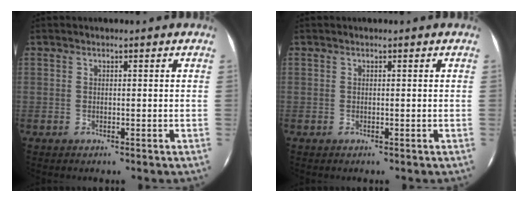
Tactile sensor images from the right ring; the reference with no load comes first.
{"total": 0.0}